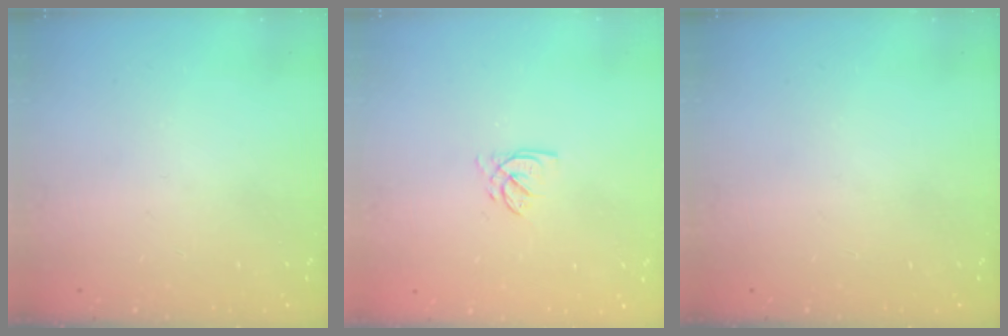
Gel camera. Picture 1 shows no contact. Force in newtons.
{"total": 2.3, "press": 2.3, "slide": 0.3}
{"total": 0.0}